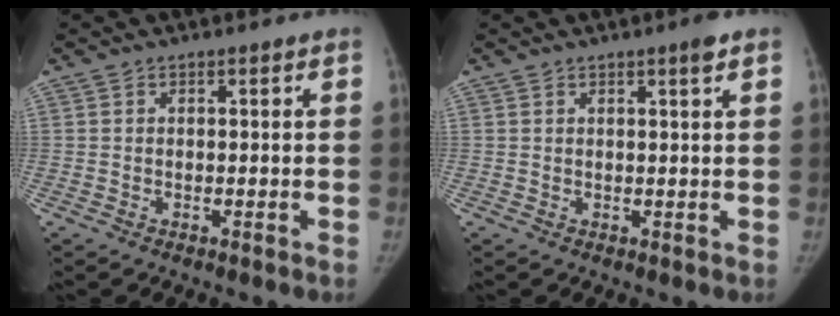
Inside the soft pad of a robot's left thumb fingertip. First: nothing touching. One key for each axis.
{"total": 1.9, "fx": 1.2, "fy": -0.1, "fz": 1.5, "tx": -0.022, "ty": -0.006, "tz": 0.019}